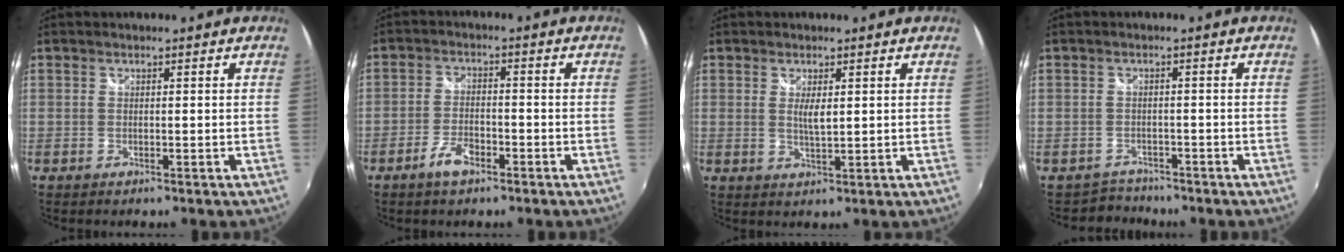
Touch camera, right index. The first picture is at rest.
{"total": 5.0, "force": [-3.2, 2.0, 3.2], "torque": [-0.073, 0.003, -0.057]}
{"total": 2.9, "force": [0.7, 0.9, 2.7], "torque": [-0.047, -0.006, 0.011]}
{"total": 3.3, "force": [-2.4, 2.0, -1.0], "torque": [0.007, 0.014, -0.043]}